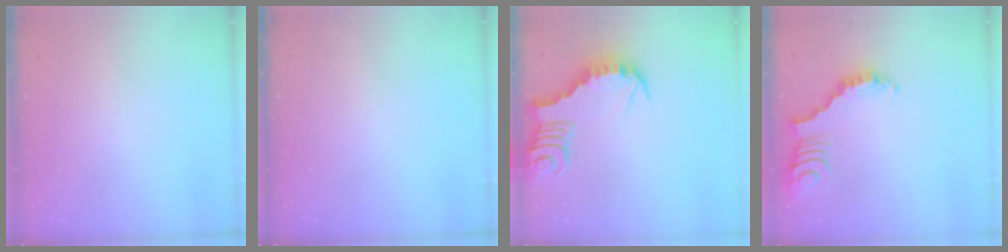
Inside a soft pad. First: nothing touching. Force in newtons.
{"total": 0.0}
{"total": 3.7, "press": 3.7, "slide": 0.1}
{"total": 2.8, "press": 2.8, "slide": 0.4}